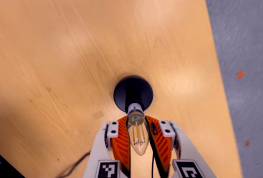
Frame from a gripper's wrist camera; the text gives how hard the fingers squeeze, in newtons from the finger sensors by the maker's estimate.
{"total": 20.1, "left": 19.3, "right": 20.8}